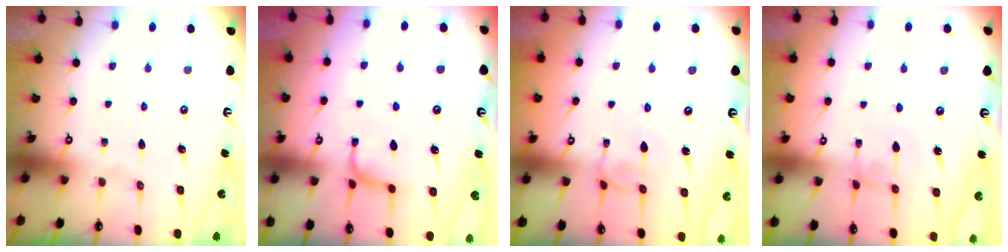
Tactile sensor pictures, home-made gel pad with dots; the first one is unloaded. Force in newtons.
{"total": 0.9, "press": 0.4, "slide": 0.8}
{"total": 3.8, "press": 3.8, "slide": 0.1}
{"total": 1.1, "press": 1.1, "slide": 0.2}